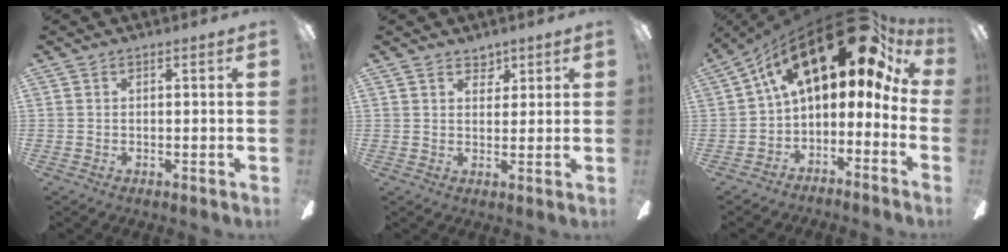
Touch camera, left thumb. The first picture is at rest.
{"total": 3.6, "force": [2.7, 2.2, 1.0], "torque": [-0.006, -0.009, 0.045]}
{"total": 24.0, "force": [12.5, 10.0, 17.9], "torque": [-0.264, -0.077, 0.222]}